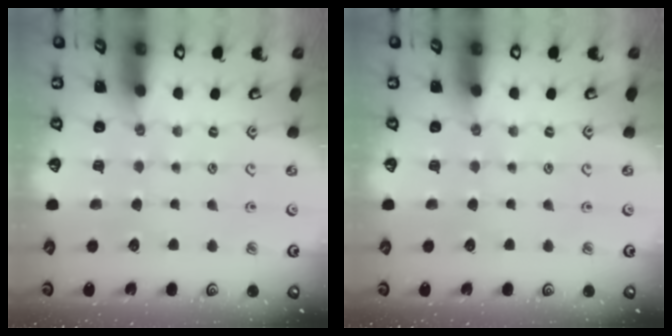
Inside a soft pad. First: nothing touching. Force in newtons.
{"total": 0.0}